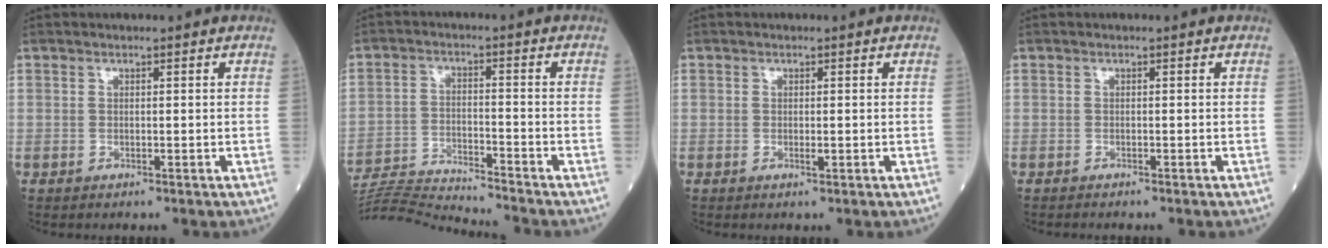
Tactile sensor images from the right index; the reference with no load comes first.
{"total": 11.9, "force": [-11.5, -2.2, 2.0], "torque": [-0.031, -0.004, -0.200]}
{"total": 0.7, "force": [-0.2, 0.2, 0.6], "torque": [-0.010, -0.001, -0.003]}
{"total": 0.8, "force": [-0.8, 0.0, 0.3], "torque": [-0.008, -0.001, -0.010]}